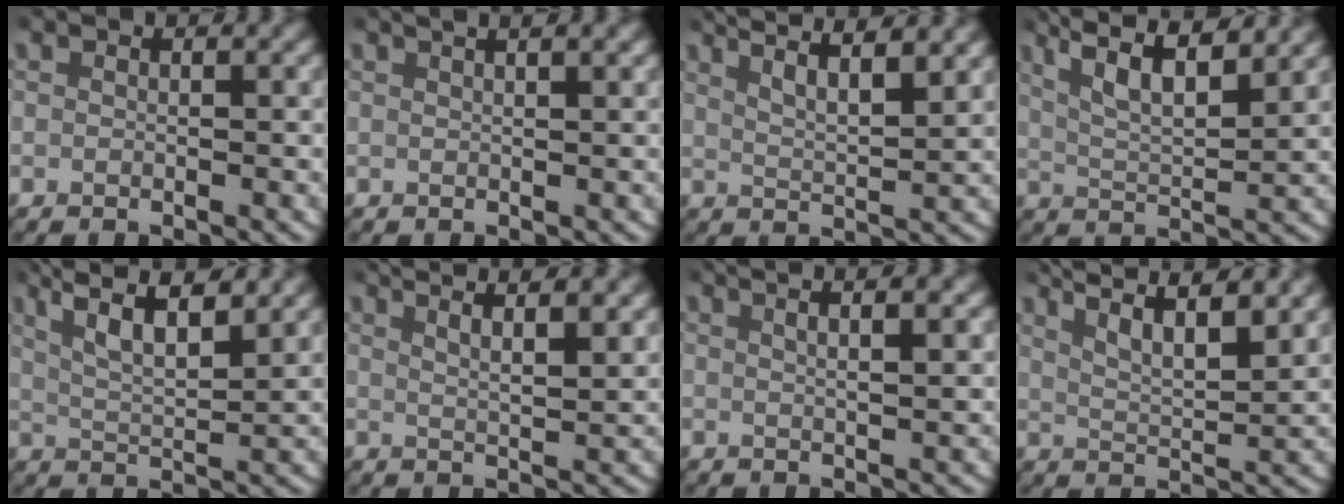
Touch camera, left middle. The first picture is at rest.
{"total": 3.3, "force": [2.2, 0.8, 2.2], "torque": [-0.027, 0.015, 0.030]}
{"total": 7.2, "force": [5.0, 2.5, 4.4], "torque": [-0.062, 0.015, 0.071]}
{"total": 7.2, "force": [4.4, 2.6, 5.1], "torque": [-0.091, 0.003, 0.070]}
{"total": 6.6, "force": [4.0, 2.1, 4.7], "torque": [-0.082, 0.006, 0.063]}
{"total": 5.8, "force": [4.1, 1.8, 3.7], "torque": [-0.056, 0.008, 0.061]}
{"total": 5.1, "force": [3.4, 1.4, 3.5], "torque": [-0.047, 0.015, 0.048]}
{"total": 8.6, "force": [5.7, 3.3, 5.6], "torque": [-0.074, 0.020, 0.079]}